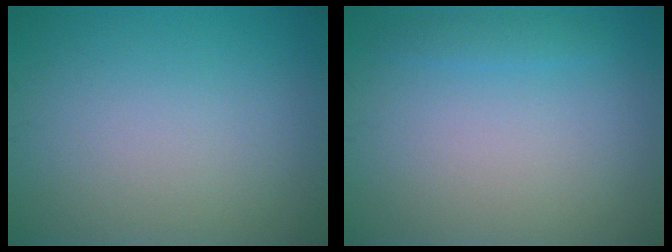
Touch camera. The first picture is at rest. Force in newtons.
{"total": 1.0, "press": 1.0, "slide": 0.1}